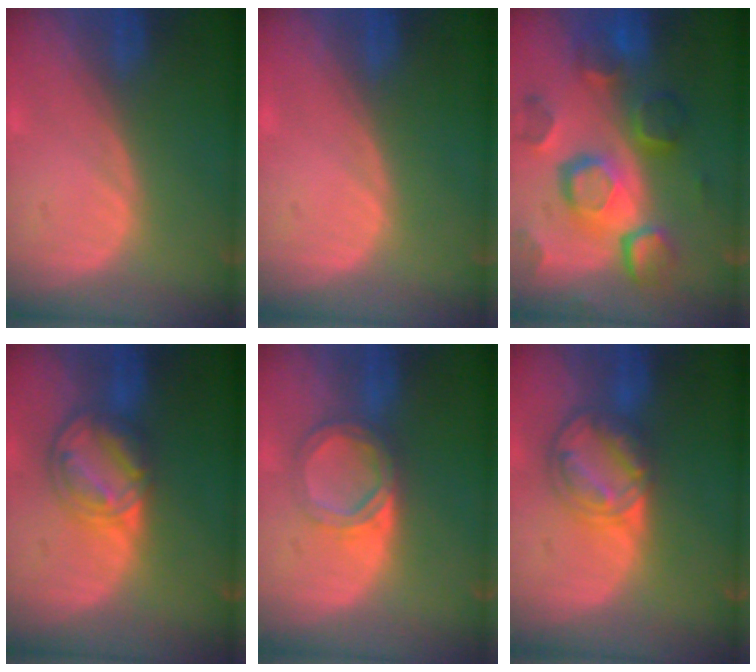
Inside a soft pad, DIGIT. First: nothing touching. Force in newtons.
{"total": 0.0}
{"total": 12.5, "press": 10.8, "slide": 6.2}
{"total": 8.2, "press": 6.9, "slide": 4.4}
{"total": 5.5, "press": 5.2, "slide": 1.9}
{"total": 8.3, "press": 7.0, "slide": 4.4}